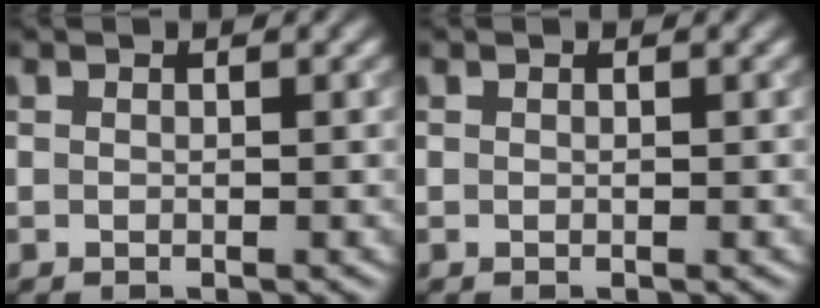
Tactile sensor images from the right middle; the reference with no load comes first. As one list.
[{"total": 0.0}]